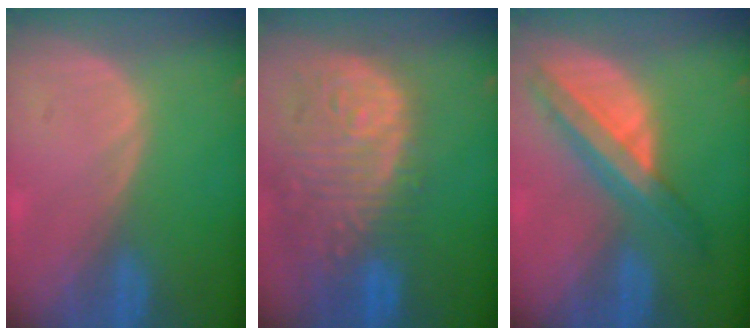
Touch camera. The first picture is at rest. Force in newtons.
{"total": 14.2, "press": 11.7, "slide": 8.1}
{"total": 8.2, "press": 6.9, "slide": 4.4}